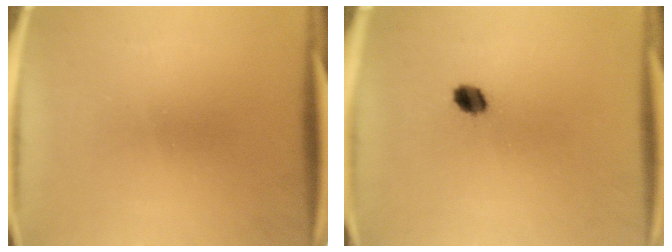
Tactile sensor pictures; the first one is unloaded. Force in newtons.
{"total": 3.2}